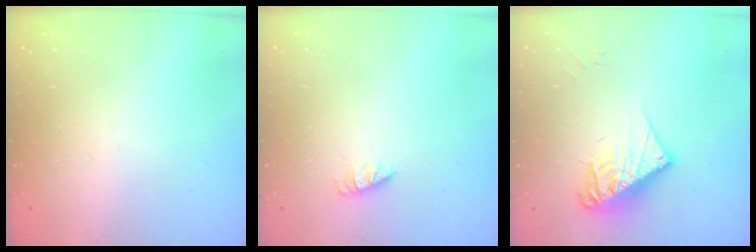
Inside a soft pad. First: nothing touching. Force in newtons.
{"total": 1.0, "press": 1.0, "slide": 0.1}
{"total": 13.5, "press": 13.5, "slide": 1.0}